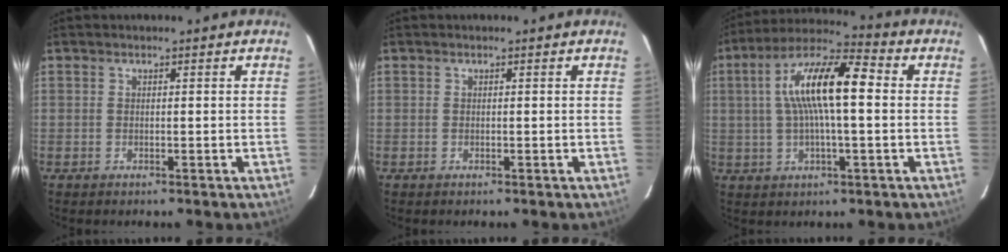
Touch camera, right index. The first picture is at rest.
{"total": 0.0}
{"total": 14.5, "force": [1.8, 3.8, 13.9], "torque": [-0.256, 0.024, 0.023]}